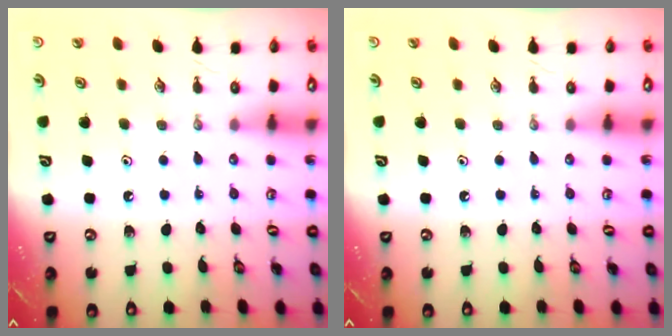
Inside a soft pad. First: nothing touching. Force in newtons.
{"total": 0.0}